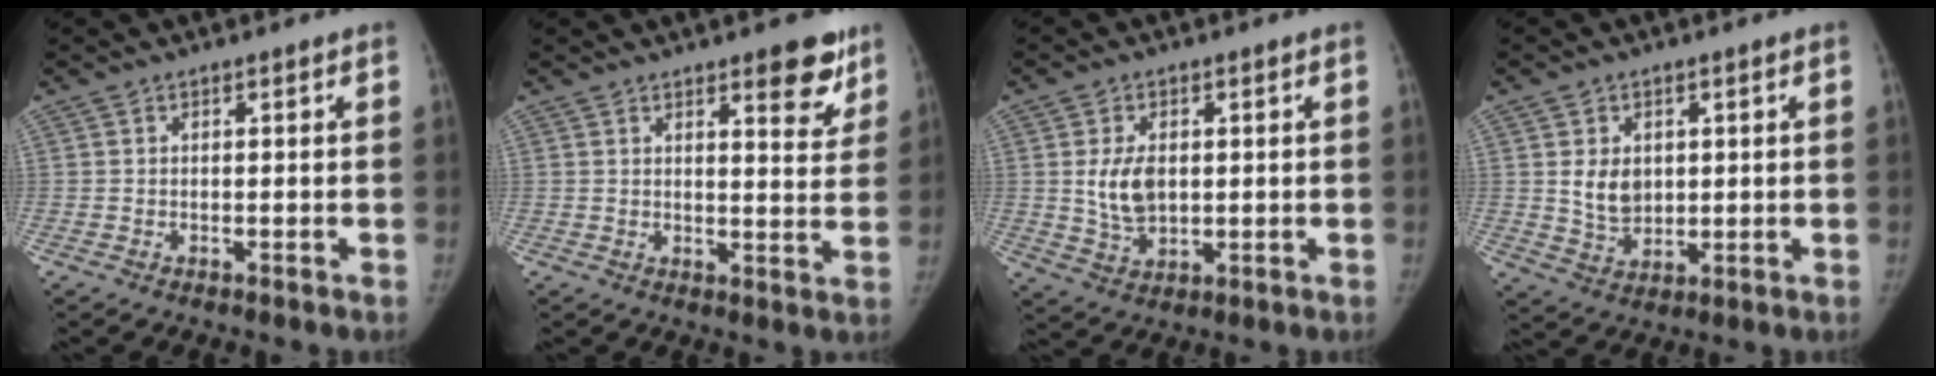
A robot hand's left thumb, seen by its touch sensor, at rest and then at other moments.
{"total": 8.0, "force": [5.2, 2.7, 5.5], "torque": [-0.039, -0.030, 0.065]}
{"total": 7.1, "force": [0.9, 4.6, 5.3], "torque": [-0.087, -0.010, 0.025]}
{"total": 6.5, "force": [1.4, 4.9, 3.9], "torque": [-0.044, -0.015, 0.036]}